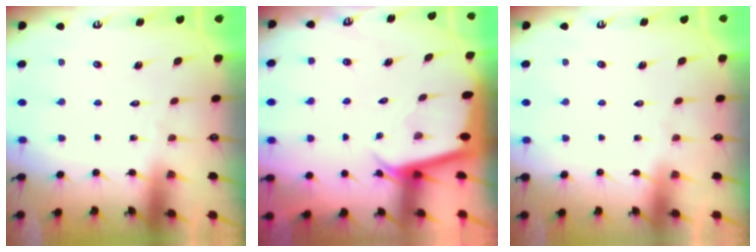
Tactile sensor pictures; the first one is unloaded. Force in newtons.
{"total": 2.1, "press": 2.1, "slide": 0.2}
{"total": 0.0}